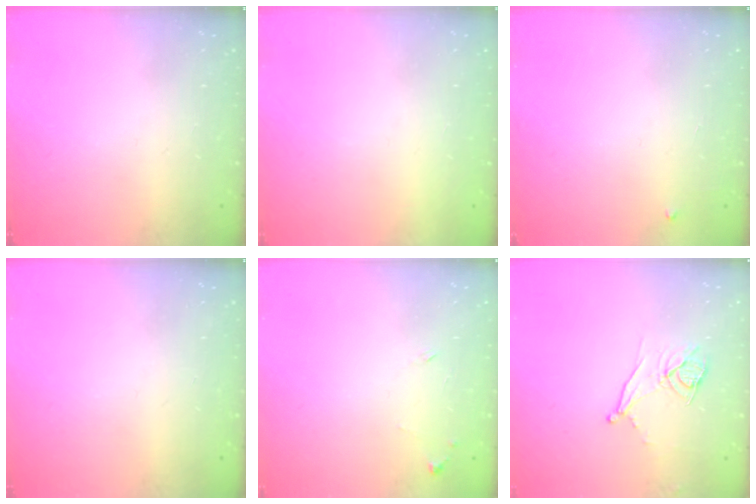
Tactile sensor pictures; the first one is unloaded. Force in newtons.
{"total": 1.5, "press": 1.5, "slide": 0.1}
{"total": 2.3, "press": 2.3, "slide": 0.3}
{"total": 0.0}
{"total": 5.5, "press": 5.4, "slide": 0.4}
{"total": 9.7, "press": 9.2, "slide": 3.0}